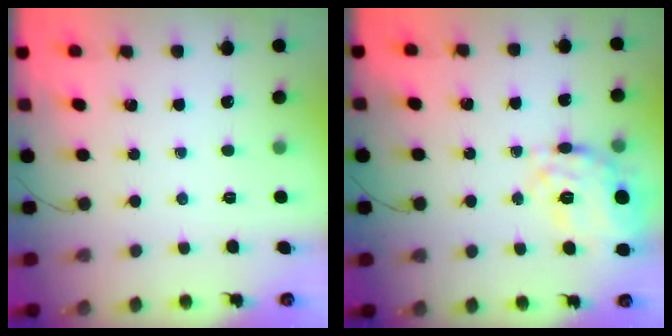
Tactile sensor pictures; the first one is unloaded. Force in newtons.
{"total": 14.8, "press": 14.7, "slide": 1.9}